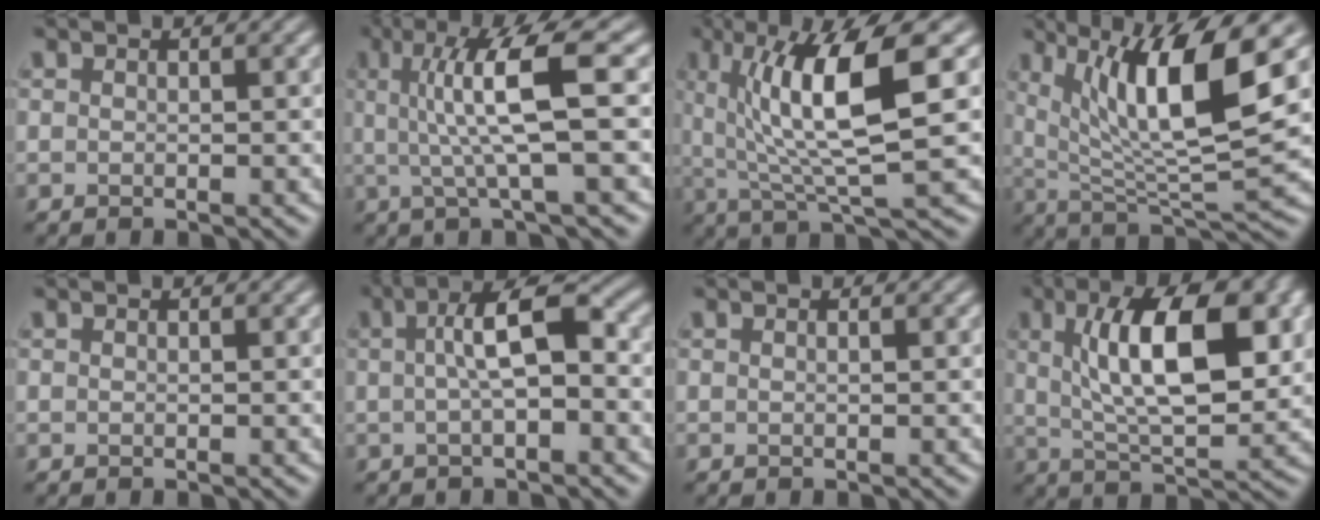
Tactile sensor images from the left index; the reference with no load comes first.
{"total": 7.6, "force": [1.1, 1.4, 7.4], "torque": [-0.128, 0.007, 0.020]}
{"total": 9.4, "force": [2.2, 2.2, 8.9], "torque": [-0.139, -0.005, 0.042]}
{"total": 10.5, "force": [3.9, 2.5, 9.5], "torque": [-0.156, -0.009, 0.077]}
{"total": 0.0}
{"total": 5.3, "force": [0.2, 1.5, 5.1], "torque": [-0.082, 0.013, 0.000]}
{"total": 0.0}
{"total": 10.5, "force": [2.6, 4.1, 9.3], "torque": [-0.146, 0.006, 0.044]}